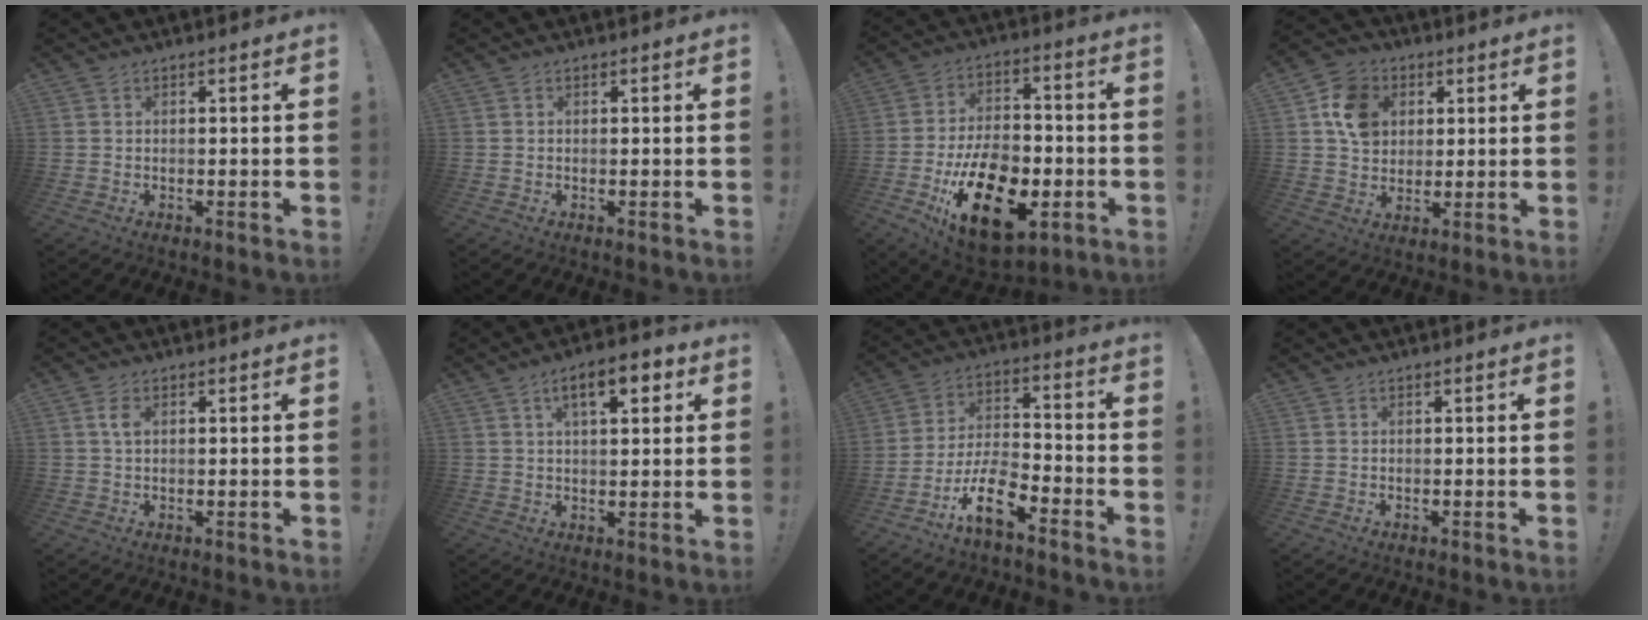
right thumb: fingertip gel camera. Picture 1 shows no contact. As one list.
[{"total": 0.0}, {"total": 22.9, "force": [-8.5, 13.6, 16.4], "torque": [-0.269, 0.051, -0.126]}, {"total": 11.7, "force": [3.6, 9.9, 5.3], "torque": [-0.073, -0.002, 0.073]}, {"total": 2.9, "force": [0.8, 1.5, 2.4], "torque": [-0.049, 0.006, 0.014]}, {"total": 8.7, "force": [3.7, 3.3, 7.1], "torque": [-0.106, -0.002, 0.057]}, {"total": 13.7, "force": [-8.8, 5.2, 9.0], "torque": [-0.165, 0.055, -0.149]}, {"total": 0.0}]